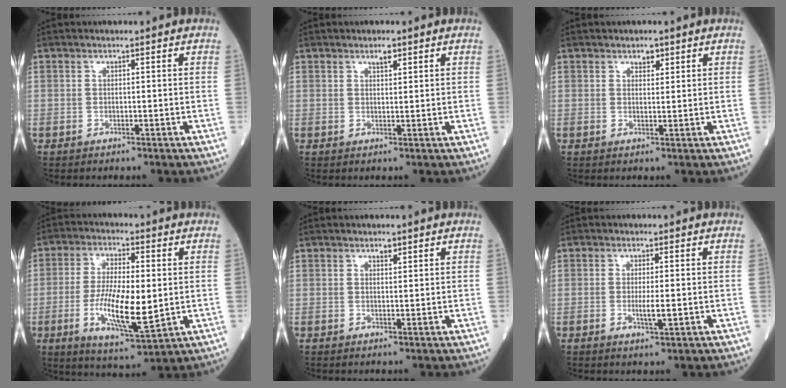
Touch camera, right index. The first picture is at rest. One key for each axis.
{"total": 1.9, "fx": 1.3, "fy": 0.8, "fz": 1.3, "tx": -0.029, "ty": -0.001, "tz": 0.024}
{"total": 2.1, "fx": 1.3, "fy": 1.2, "fz": 1.1, "tx": -0.024, "ty": 0.001, "tz": 0.026}
{"total": 13.1, "fx": -1.5, "fy": 3.5, "fz": 12.5, "tx": -0.242, "ty": -0.013, "tz": -0.021}
{"total": 1.3, "fx": 0.9, "fy": 0.6, "fz": 0.8, "tx": -0.019, "ty": 0.000, "tz": 0.017}
{"total": 3.3, "fx": -0.5, "fy": 0.7, "fz": 3.1, "tx": -0.062, "ty": -0.004, "tz": -0.006}